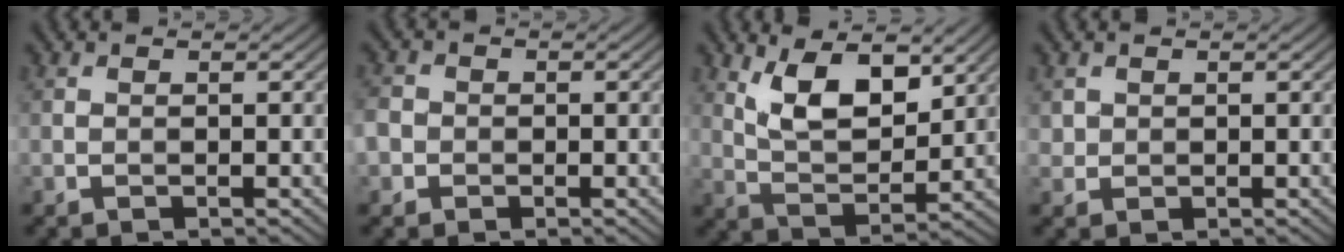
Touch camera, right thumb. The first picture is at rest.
{"total": 2.9, "force": [-0.7, 2.7, 1.0], "torque": [-0.025, -0.002, -0.020]}
{"total": 8.6, "force": [4.4, 3.9, 6.3], "torque": [-0.123, -0.006, 0.086]}
{"total": 1.4, "force": [0.7, 1.2, 0.2], "torque": [-0.009, -0.004, 0.017]}